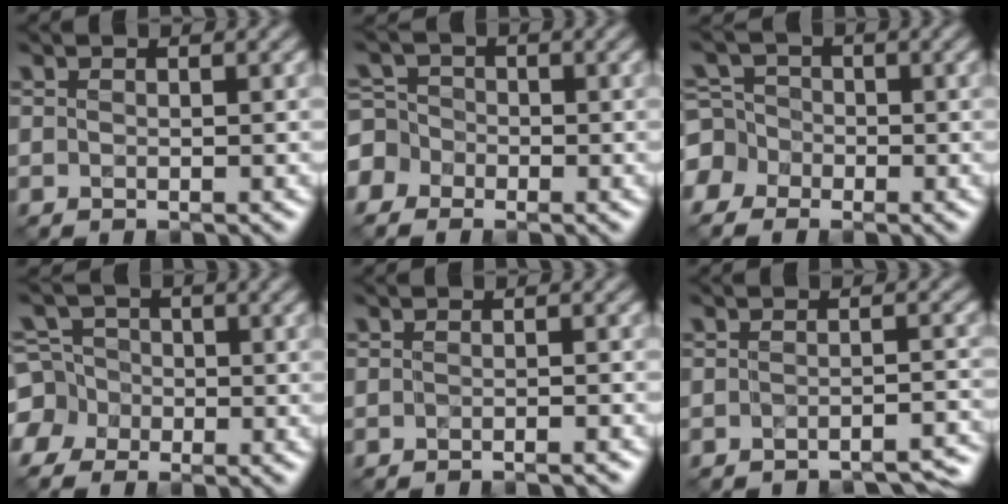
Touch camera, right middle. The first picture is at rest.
{"total": 3.7, "force": [-1.6, 3.2, 0.9], "torque": [-0.004, 0.018, -0.045]}
{"total": 4.8, "force": [-1.9, 4.2, 1.3], "torque": [-0.016, 0.014, -0.059]}
{"total": 6.5, "force": [-2.3, 5.8, 1.7], "torque": [-0.037, 0.009, -0.073]}
{"total": 1.3, "force": [-1.3, -0.2, 0.3], "torque": [0.002, 0.004, -0.018]}
{"total": 3.6, "force": [-3.6, 0.1, 0.6], "torque": [-0.008, 0.003, -0.043]}